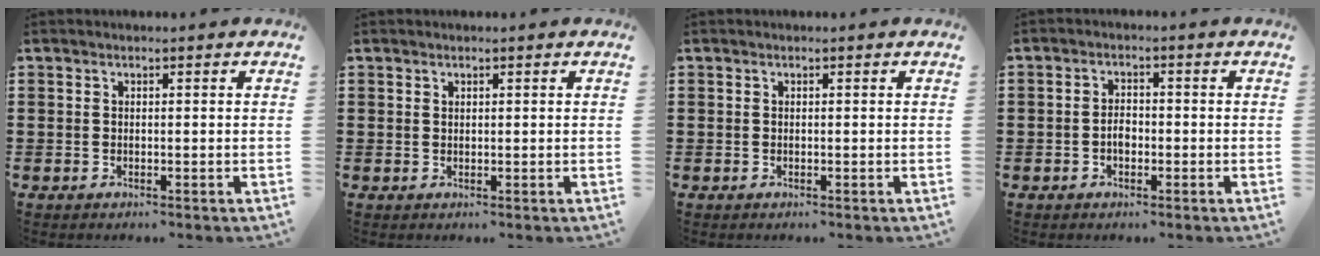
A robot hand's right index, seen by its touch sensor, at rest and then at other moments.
{"total": 0.5, "force": [0.4, 0.3, 0.1], "torque": [-0.003, 0.001, 0.009]}
{"total": 0.0}
{"total": 2.3, "force": [-0.6, 1.5, 1.7], "torque": [-0.034, 0.004, -0.011]}